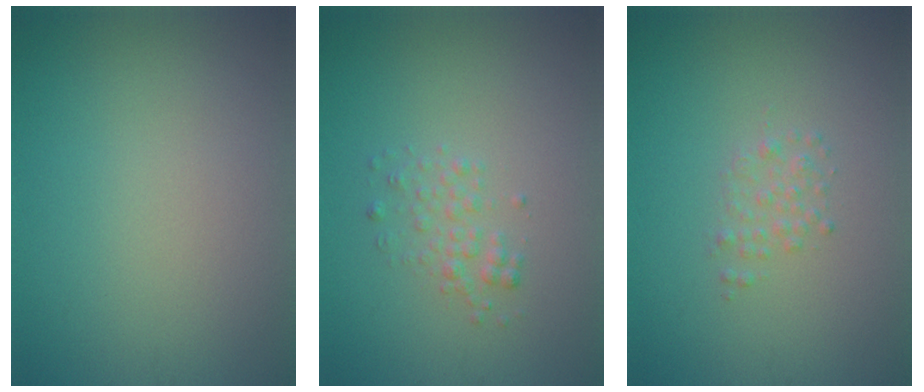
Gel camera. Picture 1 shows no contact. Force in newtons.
{"total": 1.5, "press": 1.5, "slide": 0.0}
{"total": 1.2, "press": 1.2, "slide": 0.0}